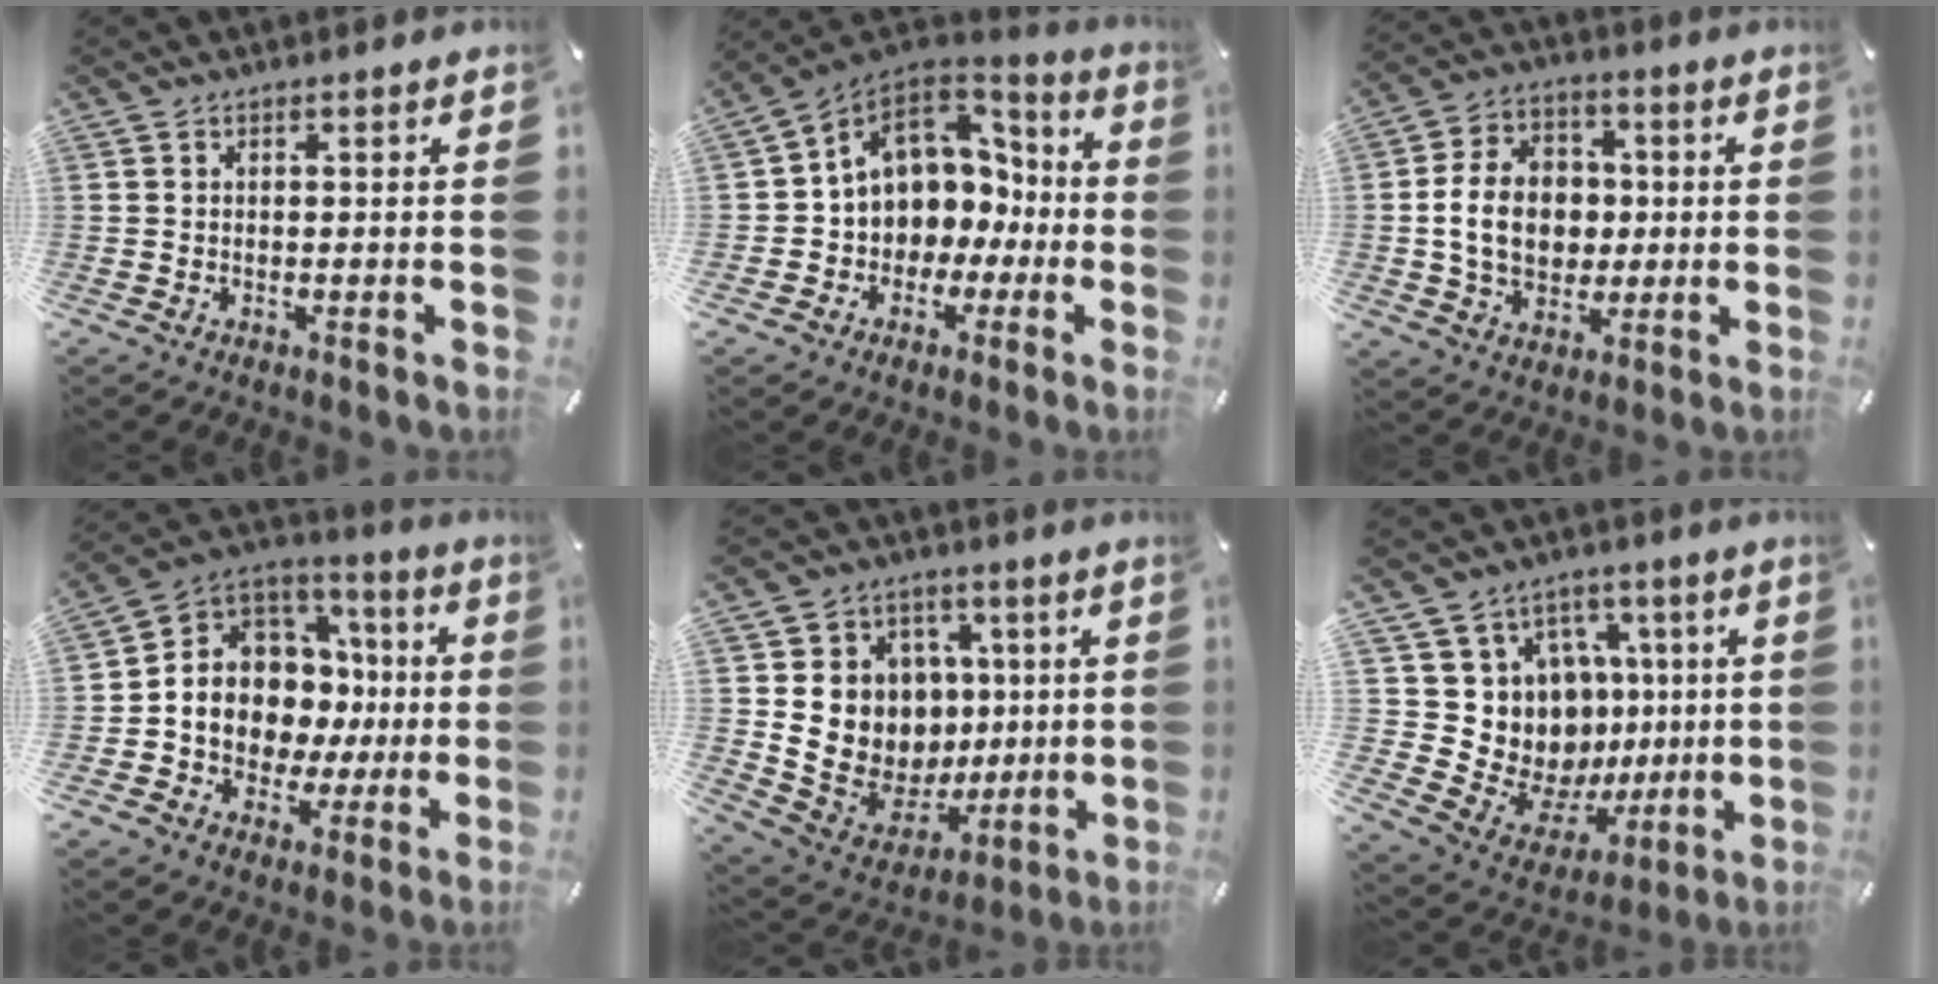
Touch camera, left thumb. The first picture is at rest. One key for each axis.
{"total": 10.3, "fx": 1.9, "fy": 9.5, "fz": 3.5, "tx": -0.085, "ty": -0.010, "tz": 0.045}
{"total": 13.2, "fx": -0.2, "fy": 10.6, "fz": 7.8, "tx": -0.162, "ty": 0.017, "tz": -0.003}
{"total": 10.8, "fx": -0.3, "fy": 10.4, "fz": 3.1, "tx": -0.055, "ty": -0.032, "tz": 0.007}
{"total": 13.8, "fx": 1.7, "fy": 13.3, "fz": 3.3, "tx": -0.052, "ty": -0.020, "tz": 0.062}
{"total": 12.5, "fx": 1.6, "fy": 12.2, "fz": 2.3, "tx": -0.022, "ty": -0.044, "tz": 0.064}